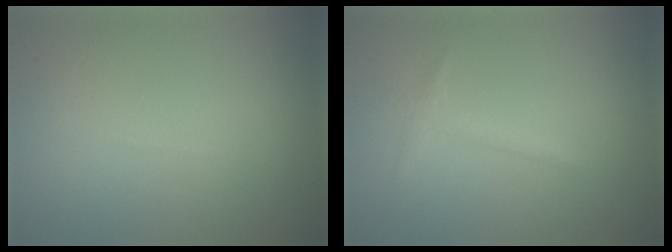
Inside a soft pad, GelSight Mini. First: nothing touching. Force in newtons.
{"total": 1.1, "press": 1.1, "slide": 0.1}